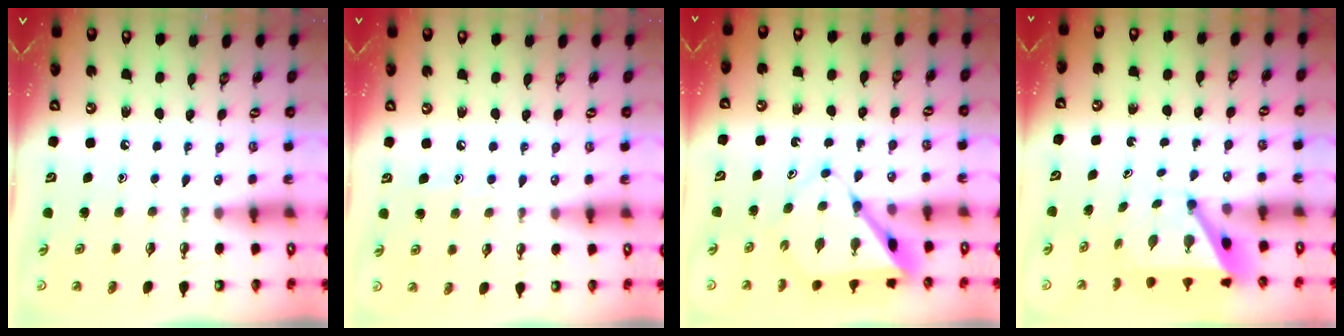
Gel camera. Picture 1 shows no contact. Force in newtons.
{"total": 4.9, "press": 4.9, "slide": 0.6}
{"total": 7.5, "press": 7.5, "slide": 0.7}
{"total": 6.1, "press": 6.1, "slide": 0.3}